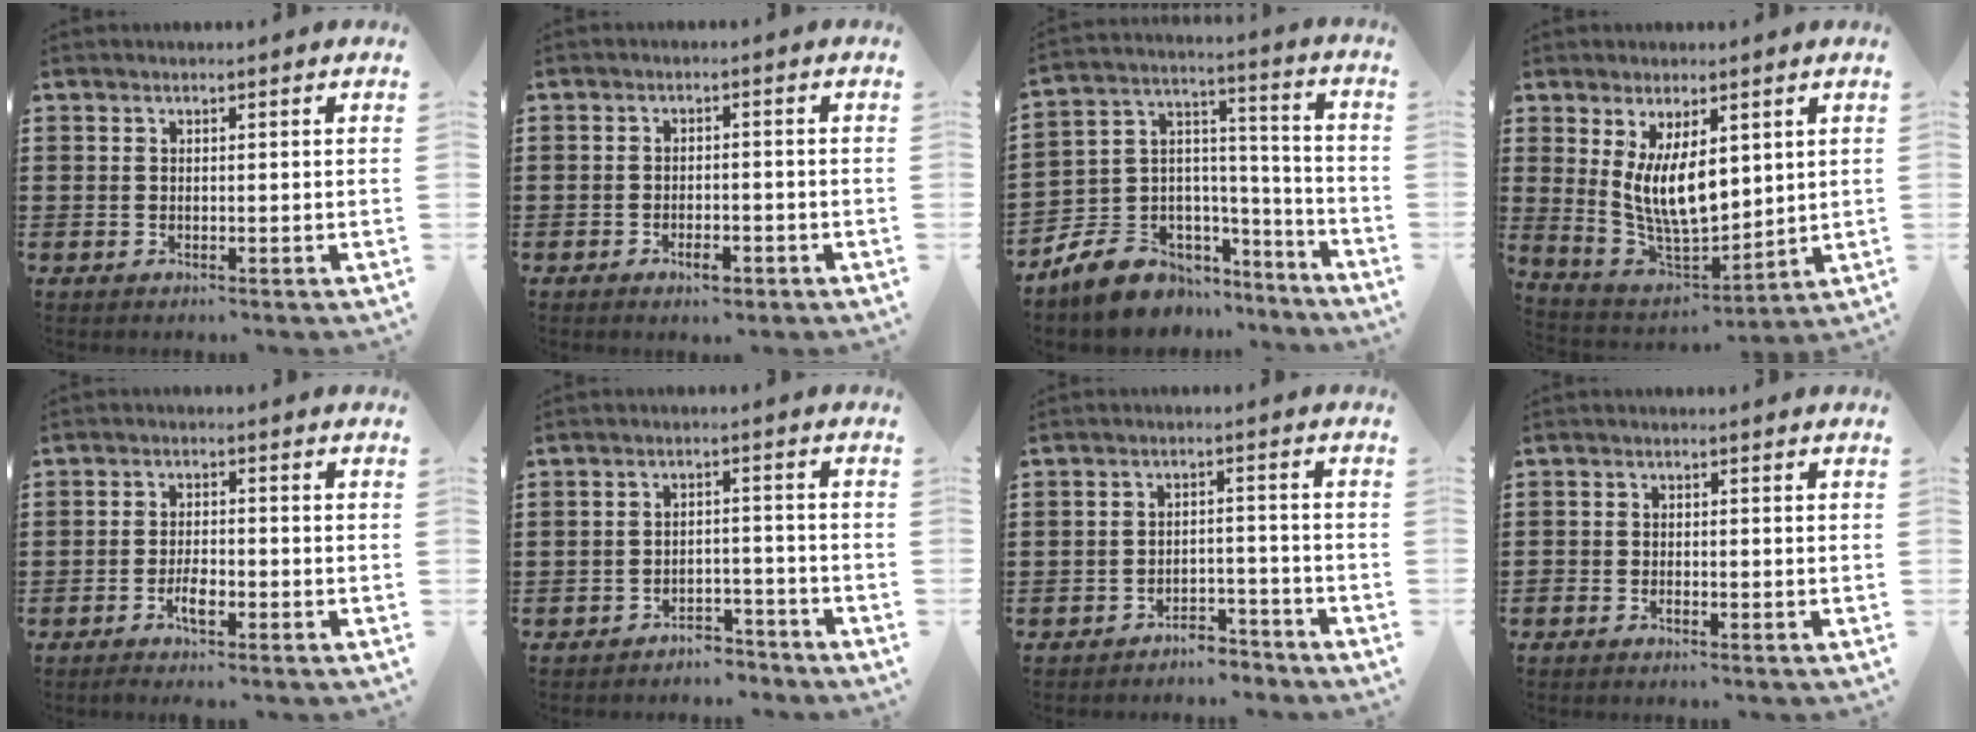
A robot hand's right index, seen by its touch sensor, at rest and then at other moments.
{"total": 2.9, "force": [-1.8, 1.2, 1.8], "torque": [-0.033, 0.005, -0.035]}
{"total": 7.2, "force": [-4.9, 5.2, 0.4], "torque": [-0.041, -0.006, -0.091]}
{"total": 8.8, "force": [2.4, 4.0, 7.4], "torque": [-0.165, -0.014, 0.043]}
{"total": 3.5, "force": [-1.7, 1.2, 2.8], "torque": [-0.046, 0.005, -0.030]}
{"total": 3.6, "force": [-3.5, 0.7, 0.3], "torque": [-0.010, 0.007, -0.072]}
{"total": 3.9, "force": [-3.8, 0.7, 0.4], "torque": [-0.011, 0.008, -0.078]}
{"total": 0.9, "force": [-0.8, 0.4, 0.3], "torque": [-0.008, 0.001, -0.016]}